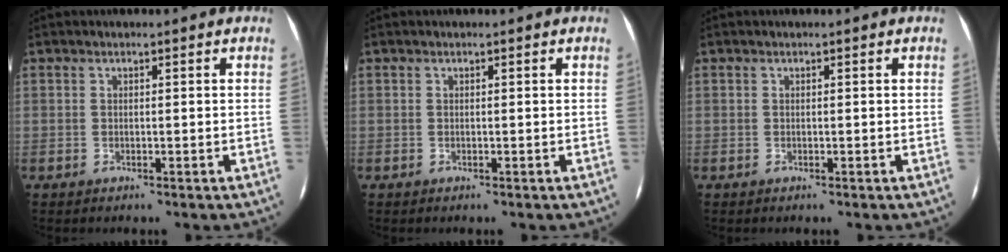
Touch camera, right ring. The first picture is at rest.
{"total": 0.0}
{"total": 0.0}